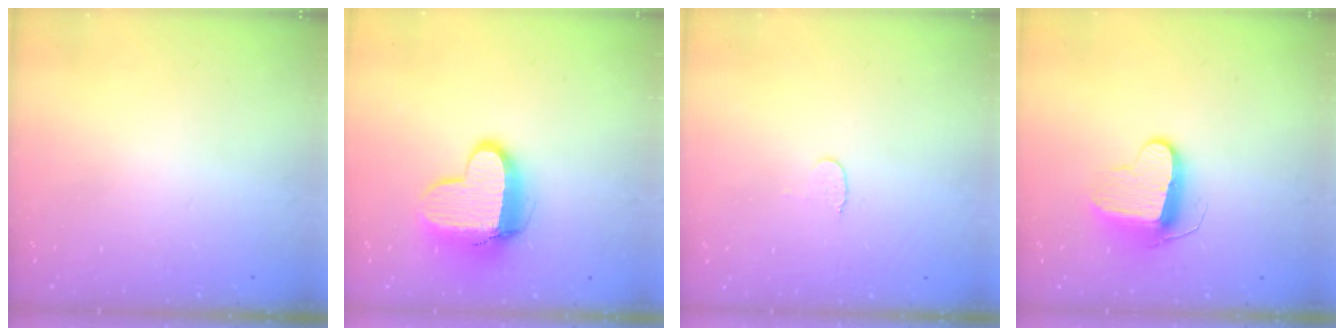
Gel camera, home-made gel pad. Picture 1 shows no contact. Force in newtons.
{"total": 12.5, "press": 12.5, "slide": 1.0}
{"total": 3.5, "press": 3.5, "slide": 0.4}
{"total": 10.1, "press": 10.1, "slide": 0.3}